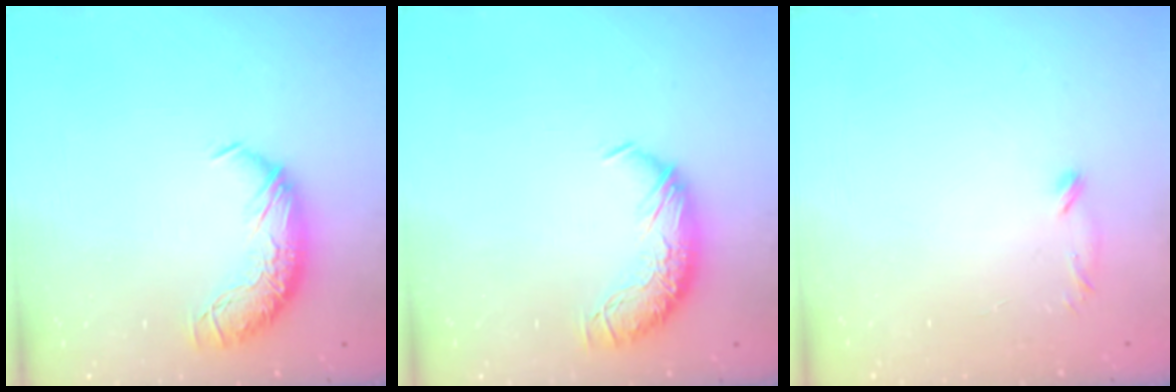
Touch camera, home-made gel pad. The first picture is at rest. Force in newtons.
{"total": 0.0}
{"total": 7.2, "press": 7.2, "slide": 0.7}